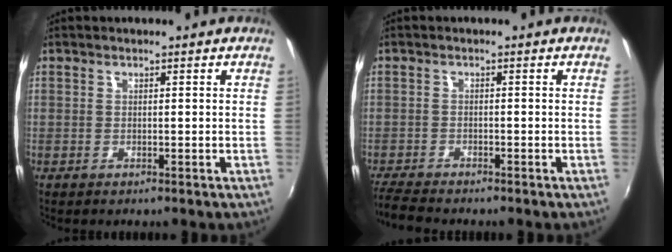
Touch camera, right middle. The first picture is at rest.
{"total": 4.2, "force": [-3.9, 0.1, 1.4], "torque": [-0.043, -0.021, -0.077]}